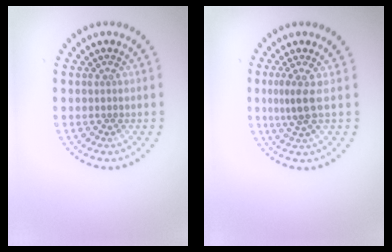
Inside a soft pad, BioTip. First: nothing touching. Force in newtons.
{"total": 2.3, "press": 1.6, "slide": 1.6}